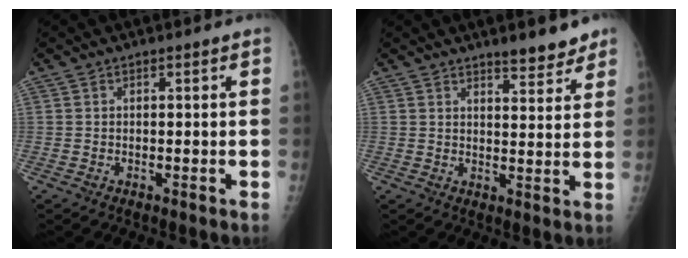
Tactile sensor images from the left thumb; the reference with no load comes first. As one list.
[{"total": 5.8, "force": [4.7, 1.7, 2.9], "torque": [-0.018, -0.032, 0.064]}]